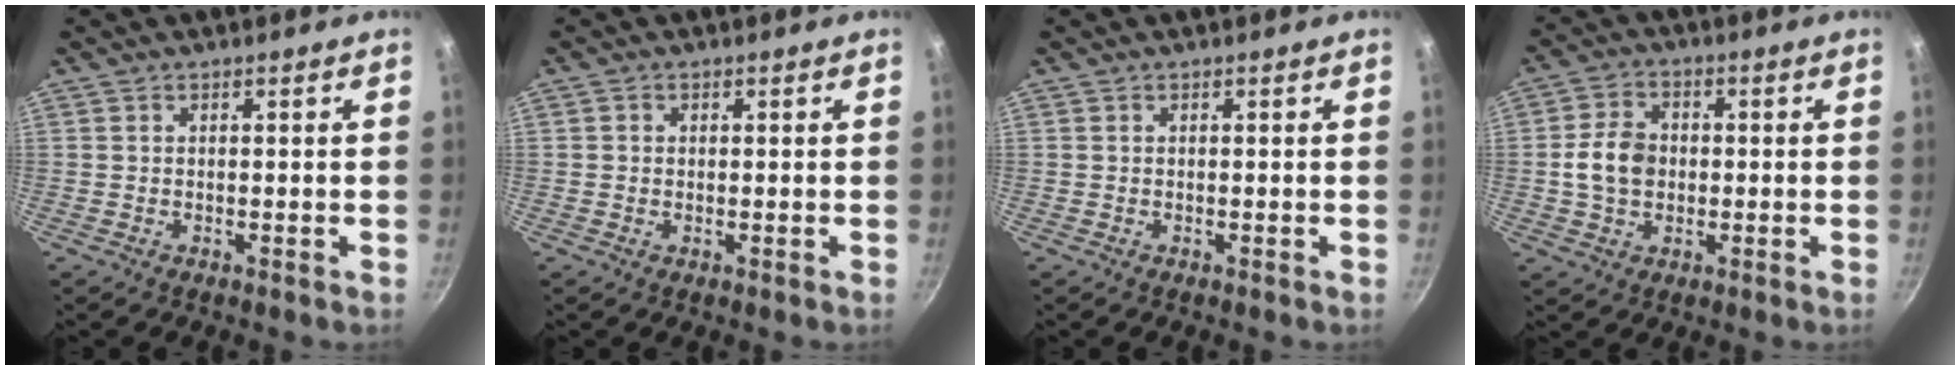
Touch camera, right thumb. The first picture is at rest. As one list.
[{"total": 0.9, "force": [0.1, 0.8, 0.3], "torque": [-0.003, 0.000, 0.000]}, {"total": 0.0}, {"total": 7.7, "force": [-0.3, 6.0, 4.8], "torque": [-0.071, 0.014, -0.012]}]